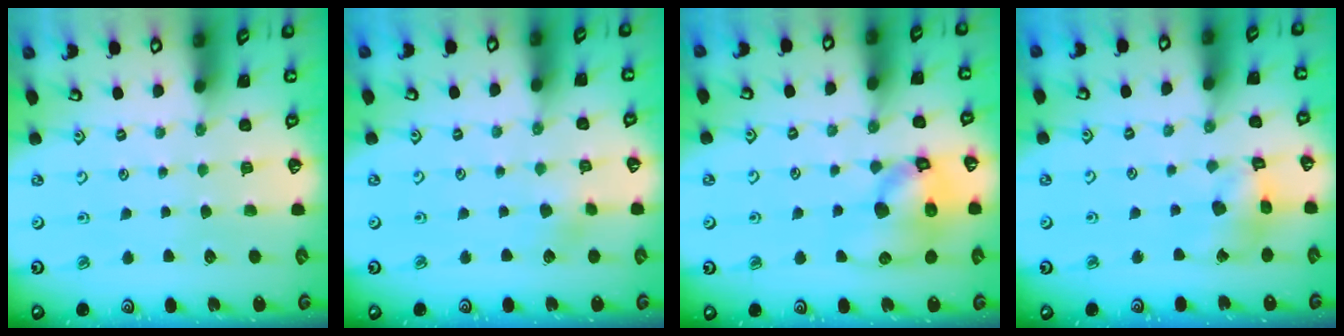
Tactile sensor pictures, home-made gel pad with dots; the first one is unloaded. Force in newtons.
{"total": 3.4, "press": 3.4, "slide": 0.3}
{"total": 14.9, "press": 14.8, "slide": 1.9}
{"total": 10.0, "press": 10.0, "slide": 1.1}